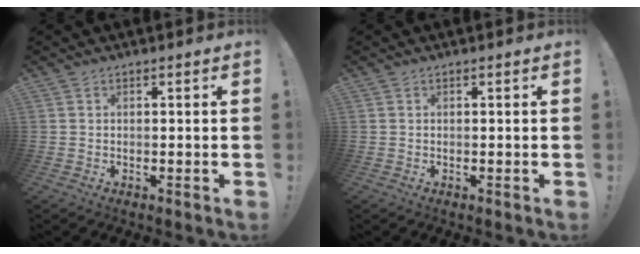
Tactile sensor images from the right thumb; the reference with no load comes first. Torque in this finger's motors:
{"motor_torque": [0.00, 0.00, 0.00, 0.00, 0.00]}